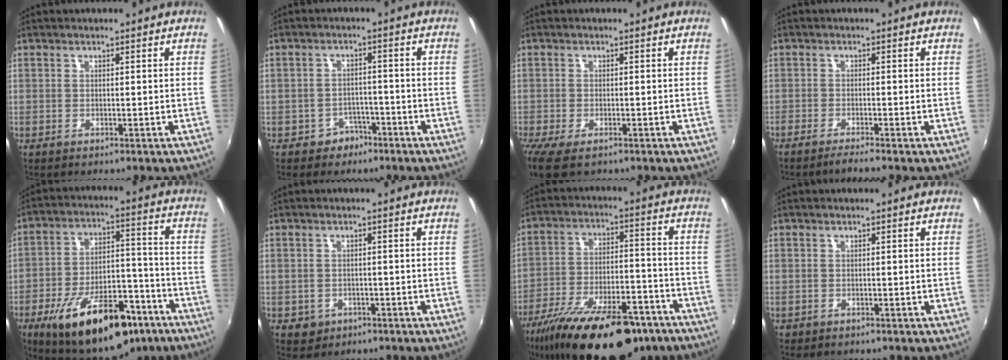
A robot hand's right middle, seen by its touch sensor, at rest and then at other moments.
{"total": 3.9, "force": [-2.6, 2.9, 0.3], "torque": [-0.010, 0.014, -0.034]}
{"total": 6.4, "force": [-4.2, 2.5, 4.1], "torque": [-0.094, -0.031, -0.074]}
{"total": 2.5, "force": [-2.1, -0.5, 1.3], "torque": [-0.034, -0.009, -0.043]}
{"total": 22.6, "force": [-13.6, 10.1, 15.0], "torque": [-0.260, -0.004, -0.191]}
{"total": 4.0, "force": [-1.3, 3.6, 1.3], "torque": [-0.035, -0.004, -0.013]}
{"total": 25.6, "force": [-18.7, 9.2, 15.0], "torque": [-0.270, -0.031, -0.275]}
{"total": 0.8, "force": [-0.4, 0.7, 0.2], "torque": [-0.005, -0.004, -0.005]}